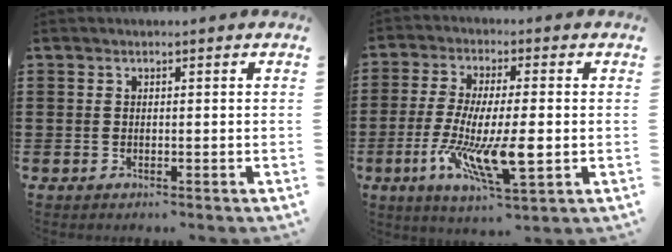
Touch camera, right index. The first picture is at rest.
{"total": 11.6, "force": [-2.8, 3.4, 10.8], "torque": [-0.217, -0.010, -0.050]}